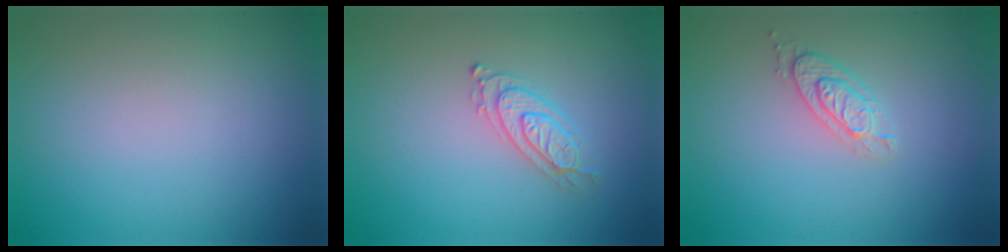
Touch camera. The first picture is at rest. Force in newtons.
{"total": 2.1, "press": 2.1, "slide": 0.5}
{"total": 2.1, "press": 1.9, "slide": 0.8}